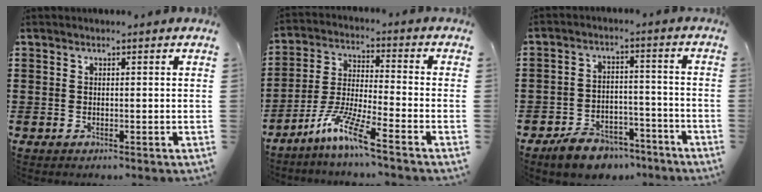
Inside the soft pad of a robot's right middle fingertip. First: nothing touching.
{"total": 8.2, "force": [-6.1, 0.5, 5.4], "torque": [-0.119, -0.010, -0.120]}
{"total": 6.4, "force": [-5.8, 2.3, 1.5], "torque": [-0.032, 0.022, -0.115]}